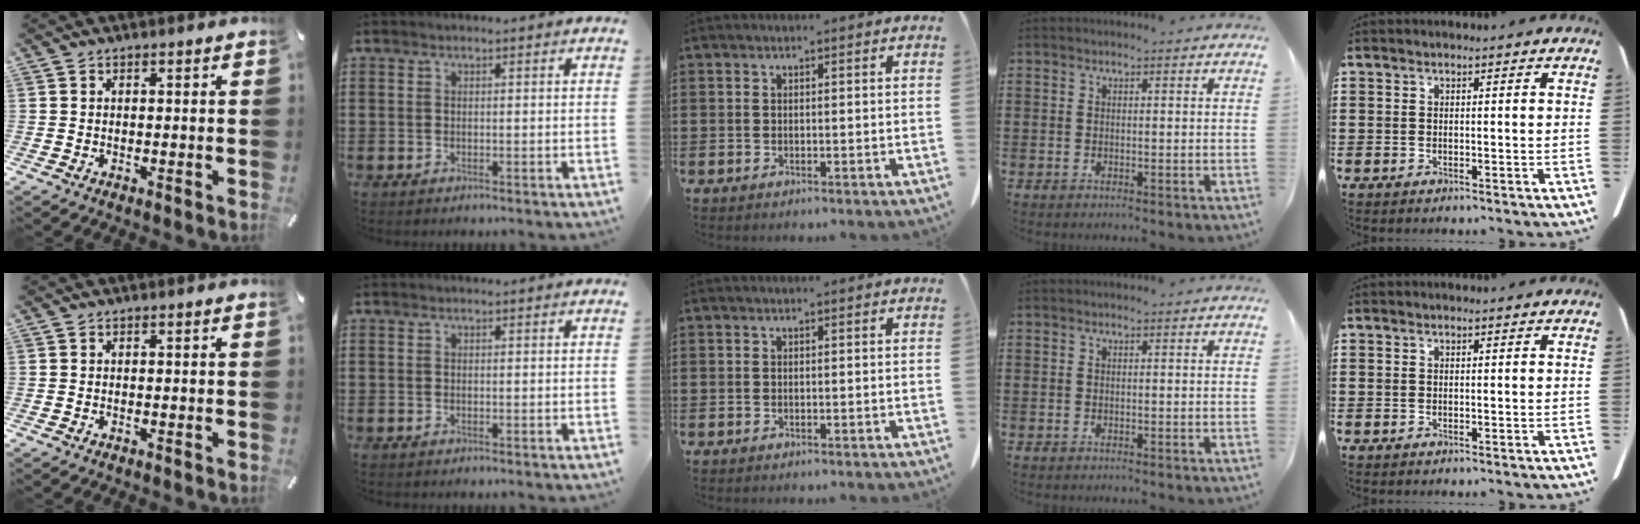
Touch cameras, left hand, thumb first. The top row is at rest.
{}